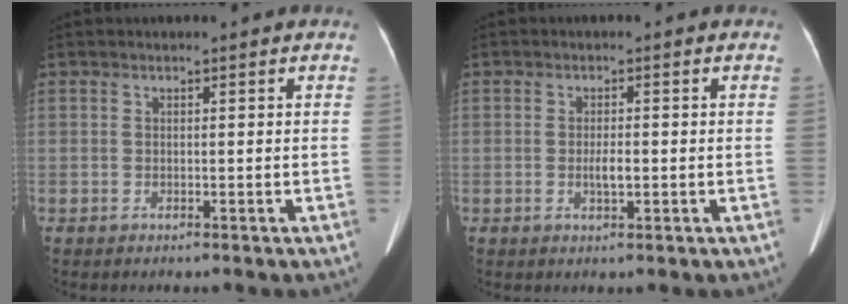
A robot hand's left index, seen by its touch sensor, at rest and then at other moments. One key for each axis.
{"total": 2.0, "fx": -0.4, "fy": 0.4, "fz": 1.9, "tx": -0.039, "ty": 0.000, "tz": -0.008}